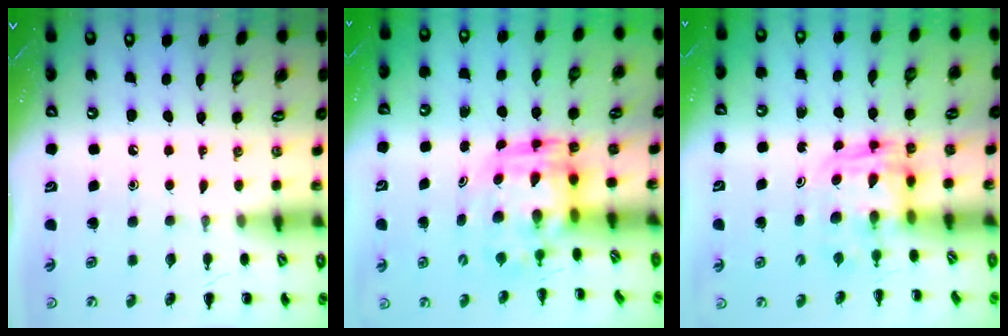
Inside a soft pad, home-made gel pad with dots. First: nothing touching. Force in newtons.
{"total": 3.9, "press": 3.8, "slide": 0.8}
{"total": 2.6, "press": 2.6, "slide": 0.2}